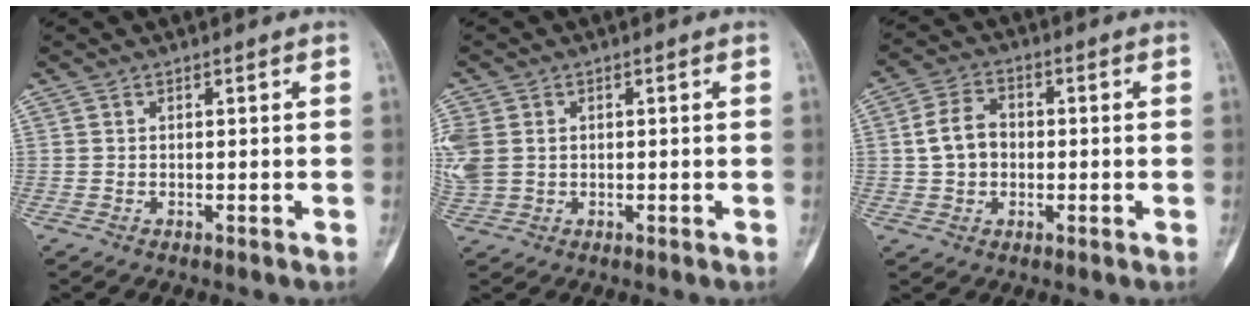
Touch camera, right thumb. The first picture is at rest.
{"total": 7.6, "force": [0.6, 6.0, 4.5], "torque": [-0.133, 0.008, 0.021]}
{"total": 6.7, "force": [0.0, 5.2, 4.2], "torque": [-0.064, 0.017, -0.006]}